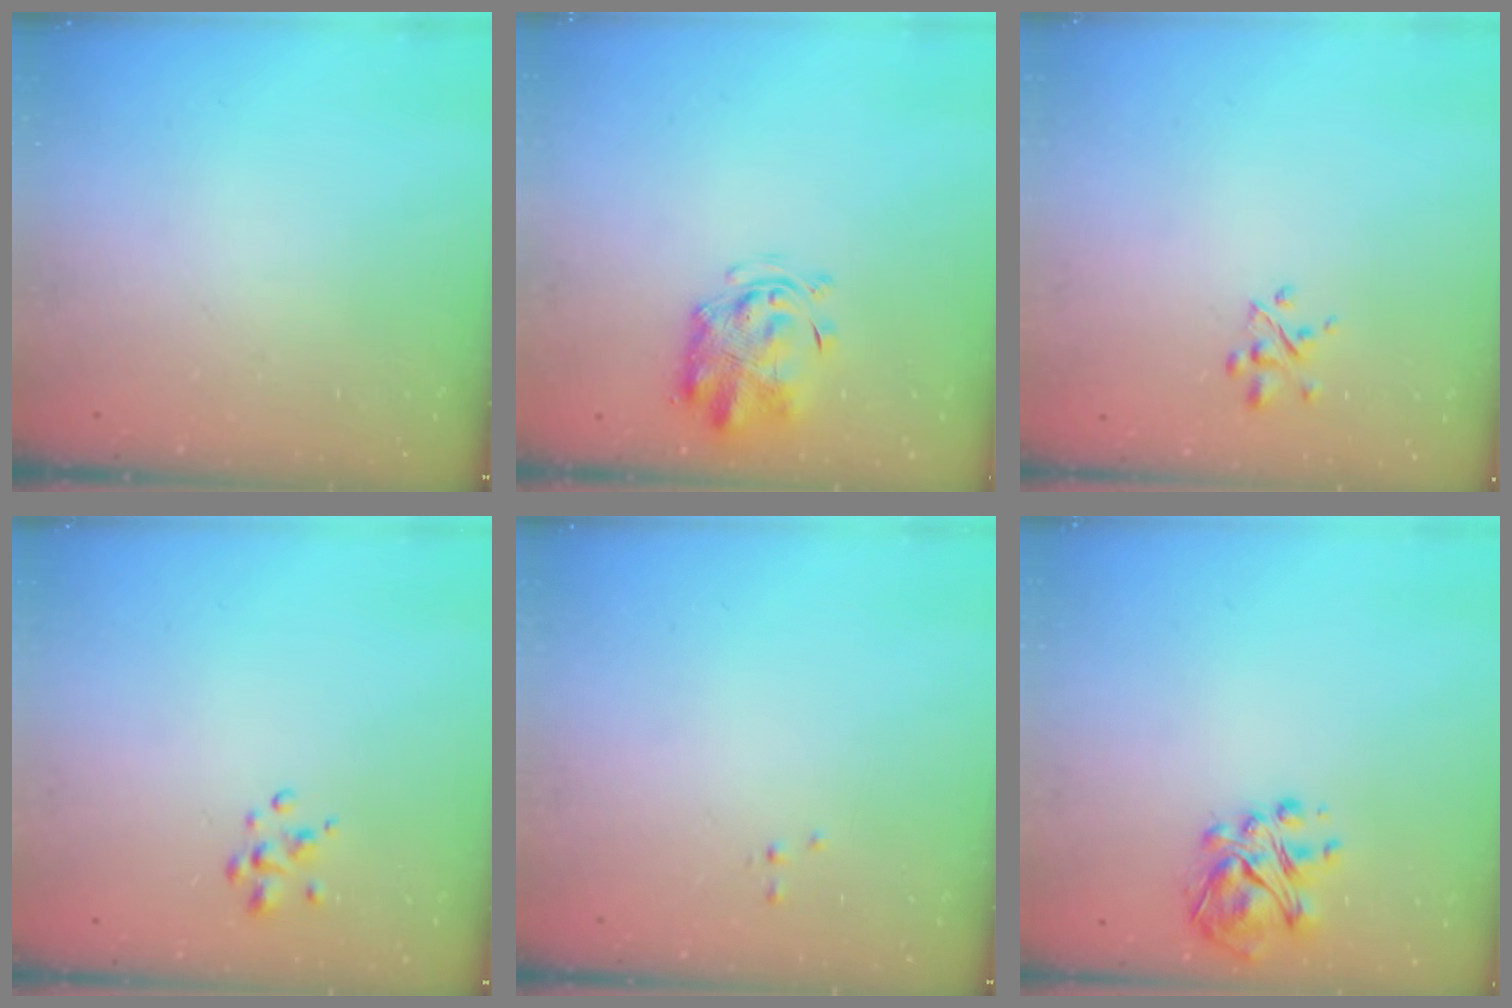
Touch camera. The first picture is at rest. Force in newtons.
{"total": 2.9, "press": 2.9, "slide": 0.7}
{"total": 2.9, "press": 2.7, "slide": 0.9}
{"total": 2.5, "press": 2.5, "slide": 0.4}
{"total": 0.0}
{"total": 6.5, "press": 6.4, "slide": 1.2}